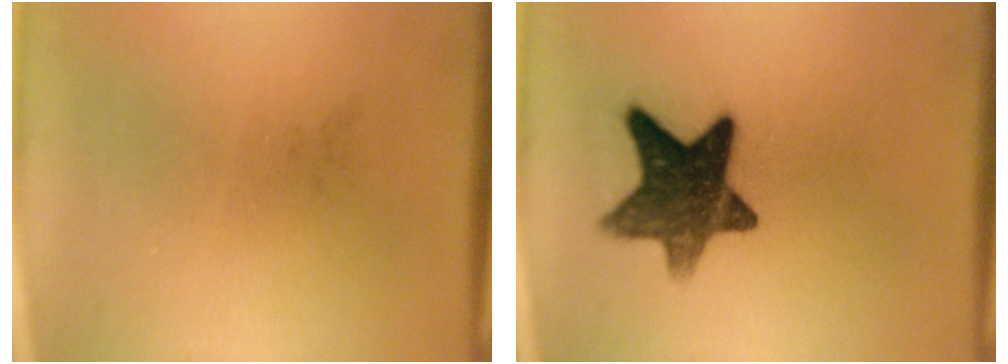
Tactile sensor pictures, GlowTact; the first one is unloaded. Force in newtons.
{"total": 11.9}